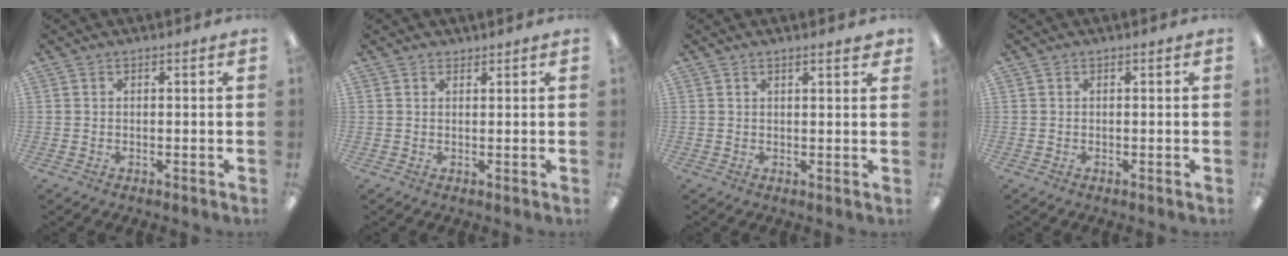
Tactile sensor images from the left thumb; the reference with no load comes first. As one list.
[{"total": 1.0, "force": [1.0, 0.4, 0.1], "torque": [-0.001, -0.001, 0.019]}, {"total": 2.1, "force": [1.6, 0.3, 1.3], "torque": [-0.021, -0.002, 0.027]}, {"total": 0.0}]